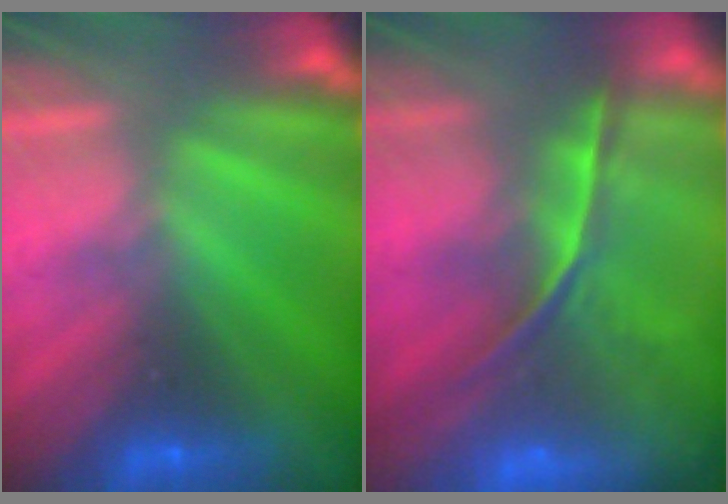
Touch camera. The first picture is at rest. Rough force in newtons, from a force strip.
{"total": 5.5}